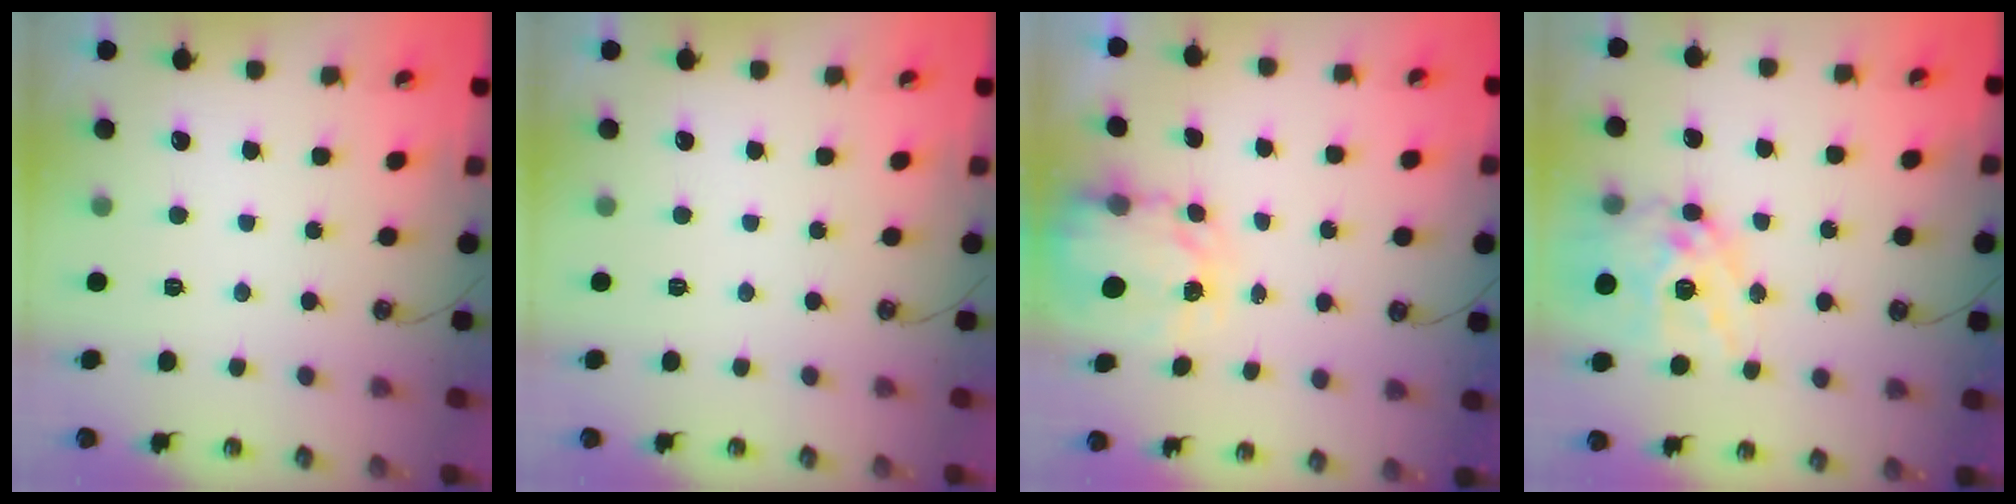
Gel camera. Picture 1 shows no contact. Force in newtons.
{"total": 0.0}
{"total": 3.8, "press": 3.8, "slide": 0.1}
{"total": 17.1, "press": 17.0, "slide": 1.7}